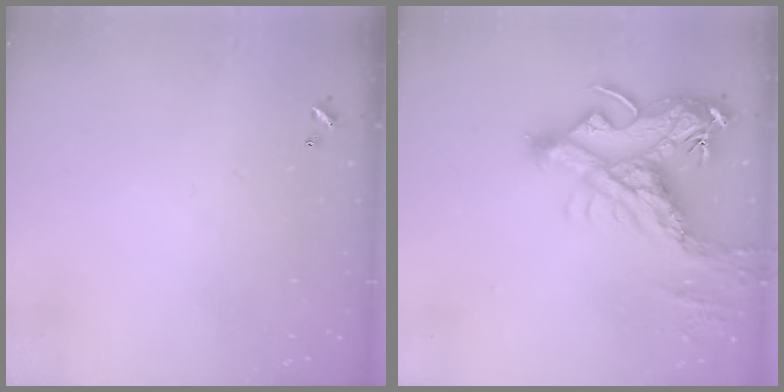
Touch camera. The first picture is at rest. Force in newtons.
{"total": 16.1, "press": 15.9, "slide": 2.7}